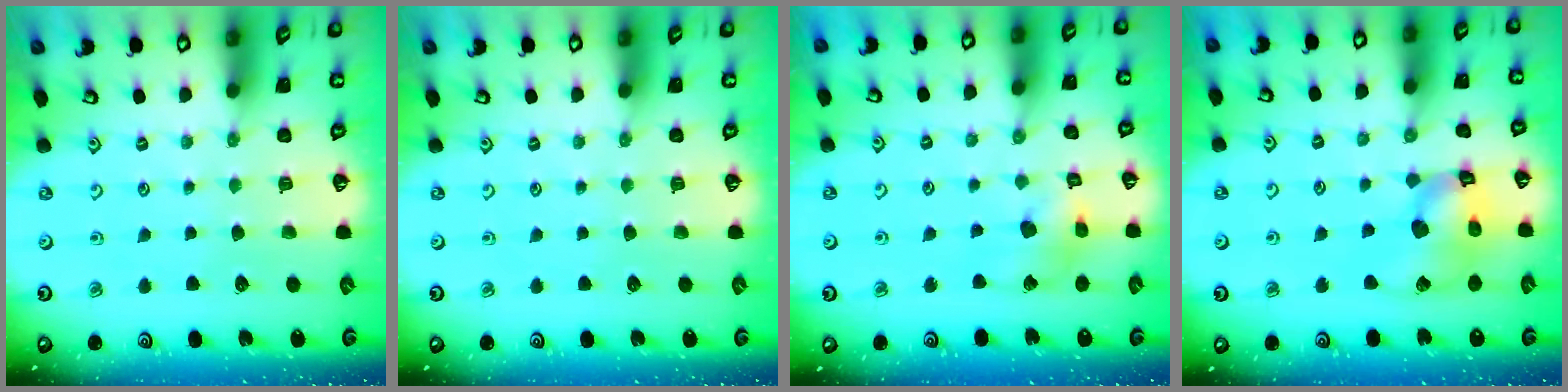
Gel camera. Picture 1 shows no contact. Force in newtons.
{"total": 0.0}
{"total": 10.5, "press": 10.4, "slide": 1.4}
{"total": 14.4, "press": 14.3, "slide": 1.9}